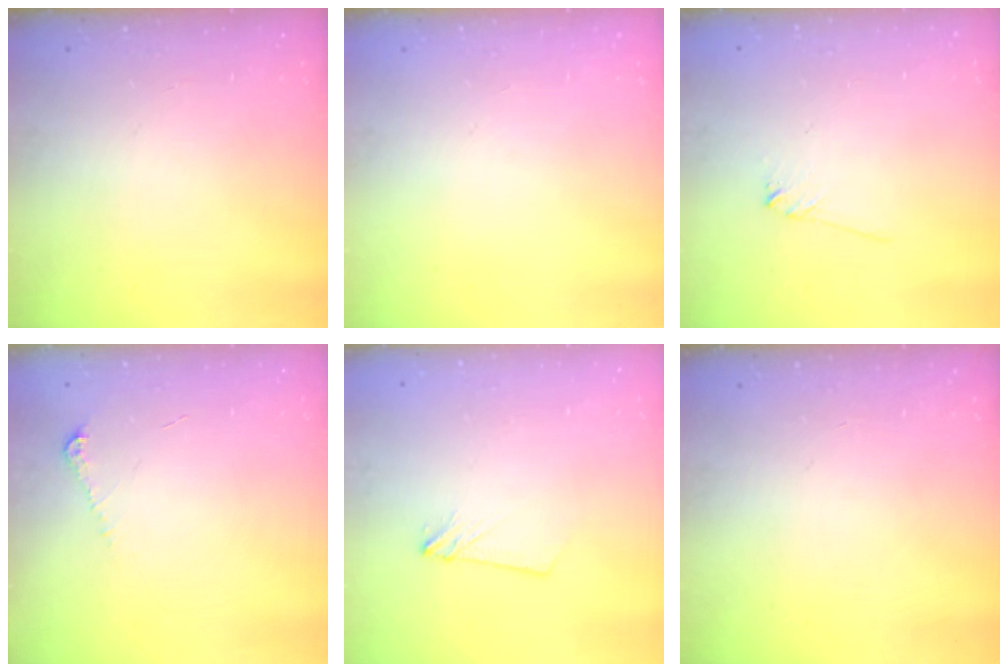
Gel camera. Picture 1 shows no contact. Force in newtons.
{"total": 0.0}
{"total": 3.6, "press": 3.5, "slide": 0.5}
{"total": 4.9, "press": 4.9, "slide": 0.7}
{"total": 2.8, "press": 2.8, "slide": 0.3}
{"total": 0.0}